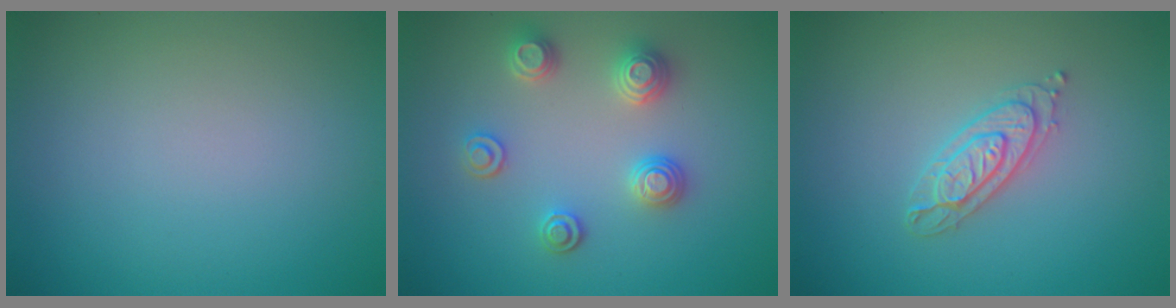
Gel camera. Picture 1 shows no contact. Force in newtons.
{"total": 3.2, "press": 3.1, "slide": 0.9}
{"total": 2.3, "press": 2.2, "slide": 0.5}